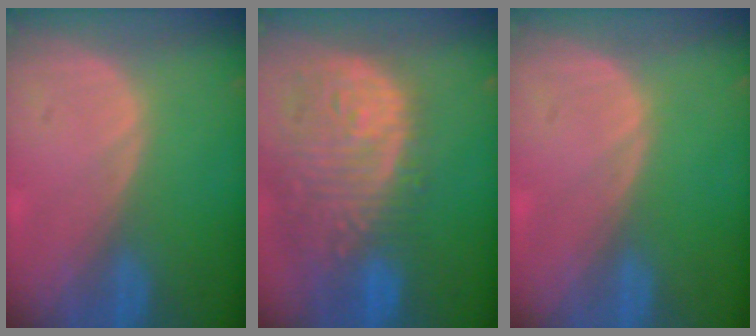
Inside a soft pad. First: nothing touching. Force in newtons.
{"total": 14.0, "press": 11.5, "slide": 7.9}
{"total": 0.0}